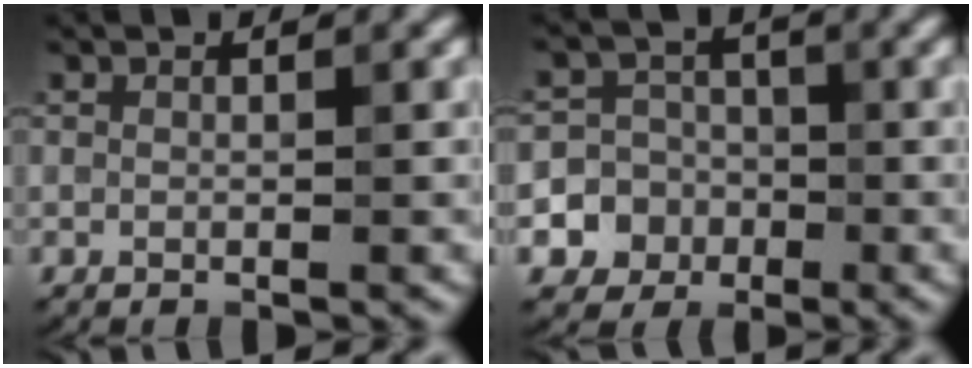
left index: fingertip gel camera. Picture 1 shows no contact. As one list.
[{"total": 7.0, "force": [-2.4, 6.6, 0.6], "torque": [0.010, 0.000, -0.060]}]